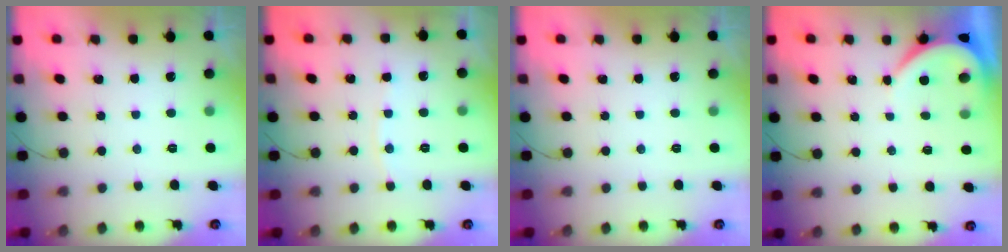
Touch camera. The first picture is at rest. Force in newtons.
{"total": 2.9, "press": 2.8, "slide": 0.4}
{"total": 0.0}
{"total": 3.9, "press": 3.9, "slide": 0.5}